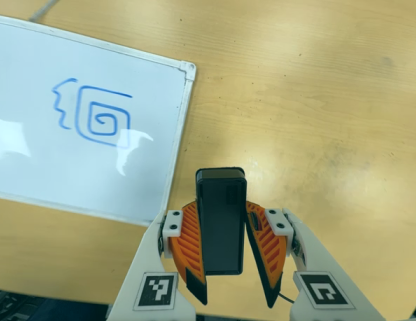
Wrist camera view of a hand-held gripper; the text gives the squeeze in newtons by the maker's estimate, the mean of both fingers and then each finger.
{"total": 6.9, "left": 6.3, "right": 7.5}